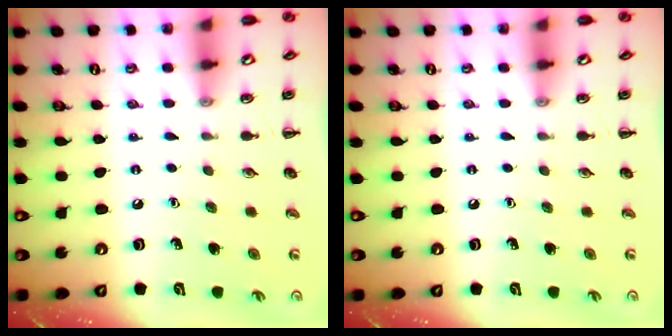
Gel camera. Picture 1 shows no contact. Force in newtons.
{"total": 0.0}